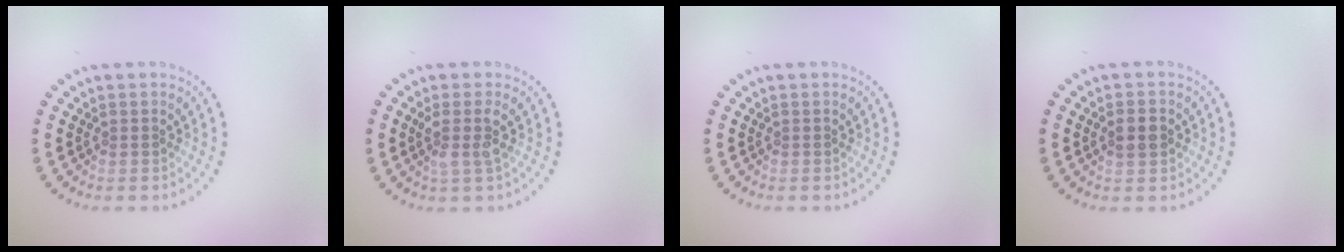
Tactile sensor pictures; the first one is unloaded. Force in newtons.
{"total": 2.1, "press": 1.6, "slide": 1.3}
{"total": 0.0}
{"total": 1.9, "press": 1.9, "slide": 0.3}